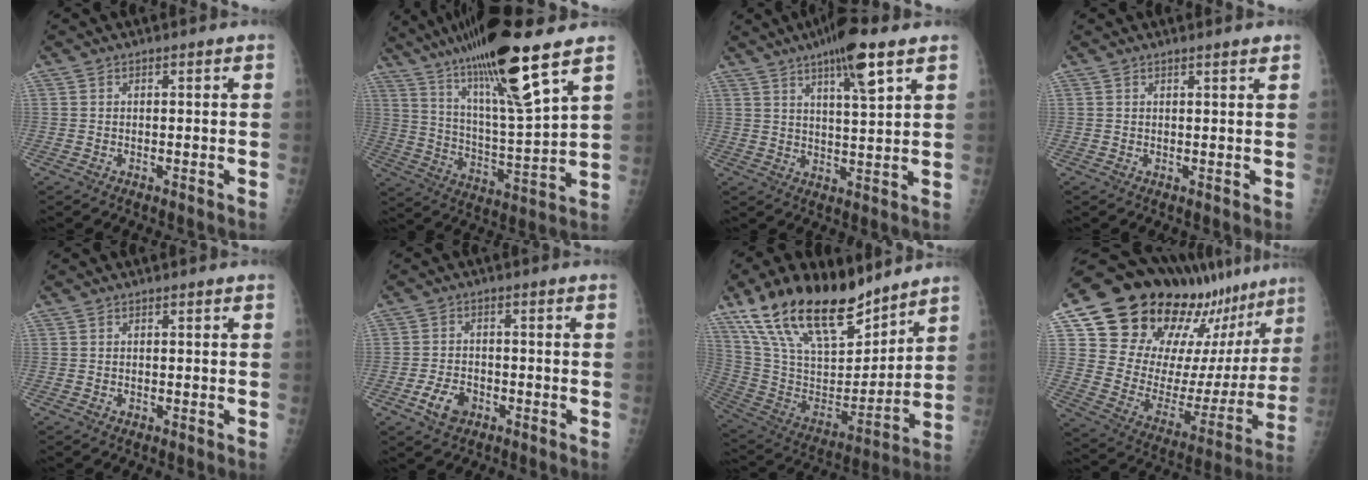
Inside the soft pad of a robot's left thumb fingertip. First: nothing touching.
{"total": 21.5, "force": [13.6, 2.4, 16.5], "torque": [-0.284, -0.054, 0.242]}
{"total": 10.3, "force": [6.1, 1.7, 8.2], "torque": [-0.129, -0.024, 0.096]}
{"total": 1.2, "force": [1.0, -0.1, 0.7], "torque": [-0.006, -0.005, 0.014]}
{"total": 0.8, "force": [-0.5, 0.6, 0.2], "torque": [-0.001, 0.003, -0.010]}
{"total": 5.3, "force": [-2.6, 3.6, 3.0], "torque": [-0.048, 0.014, -0.045]}
{"total": 26.0, "force": [18.3, 10.6, 15.2], "torque": [-0.244, -0.062, 0.330]}
{"total": 28.8, "force": [20.9, 13.6, 14.5], "torque": [-0.196, -0.074, 0.319]}